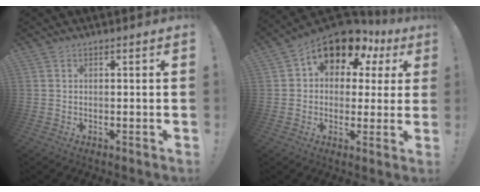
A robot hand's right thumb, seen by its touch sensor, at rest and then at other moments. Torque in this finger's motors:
{"motor_torque": [0.69, 2.73, 1.34, 0.31, 0.07]}